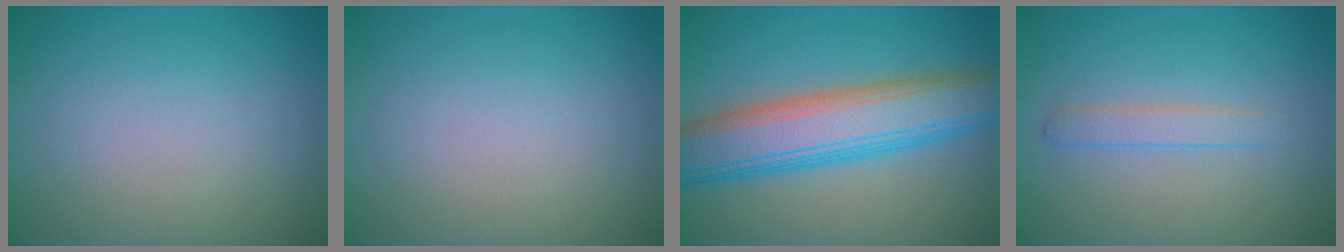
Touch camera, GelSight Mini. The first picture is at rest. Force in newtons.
{"total": 0.0}
{"total": 9.1, "press": 9.1, "slide": 0.2}
{"total": 1.6, "press": 1.6, "slide": 0.0}